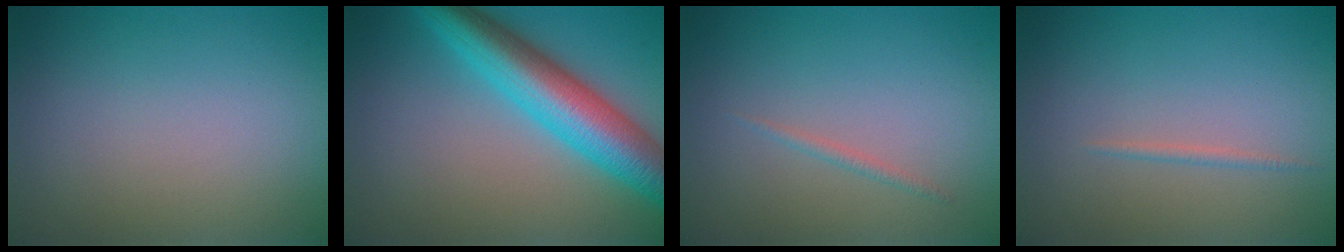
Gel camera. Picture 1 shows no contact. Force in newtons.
{"total": 8.5, "press": 8.5, "slide": 0.2}
{"total": 0.7, "press": 0.7, "slide": 0.1}
{"total": 0.7, "press": 0.7, "slide": 0.1}